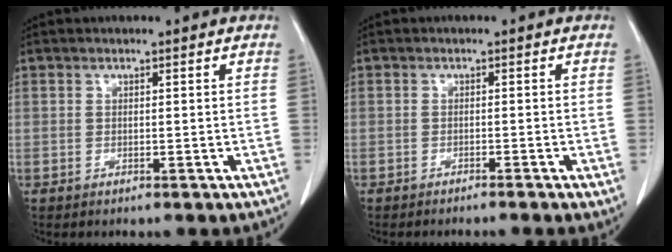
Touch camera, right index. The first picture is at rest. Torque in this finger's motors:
{"motor_torque": [-0.29, -0.26, -0.30, -0.06]}